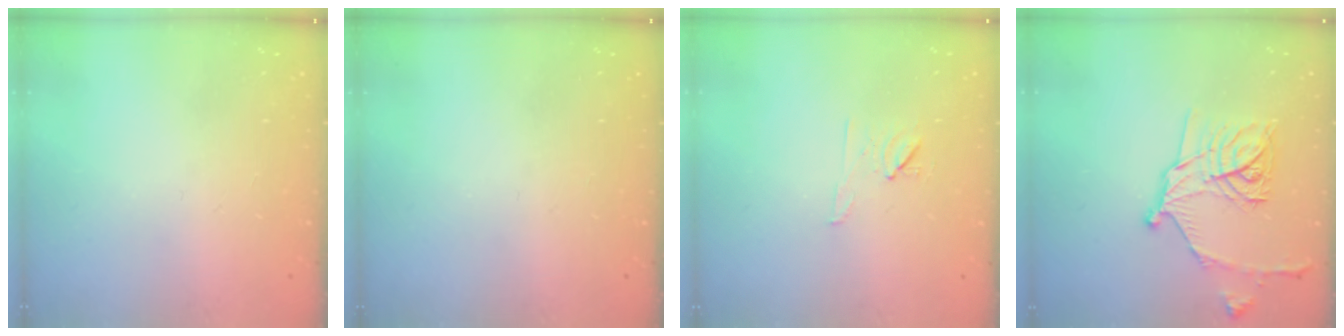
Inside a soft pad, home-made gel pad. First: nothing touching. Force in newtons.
{"total": 0.0}
{"total": 6.7, "press": 6.6, "slide": 1.1}
{"total": 16.7, "press": 16.6, "slide": 0.6}